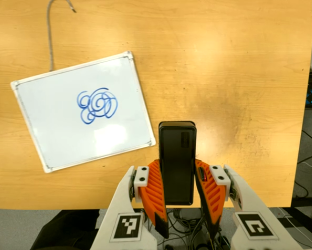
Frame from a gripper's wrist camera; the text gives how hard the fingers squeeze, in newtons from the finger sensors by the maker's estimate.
{"total": 5.5, "left": 4.1, "right": 6.9}